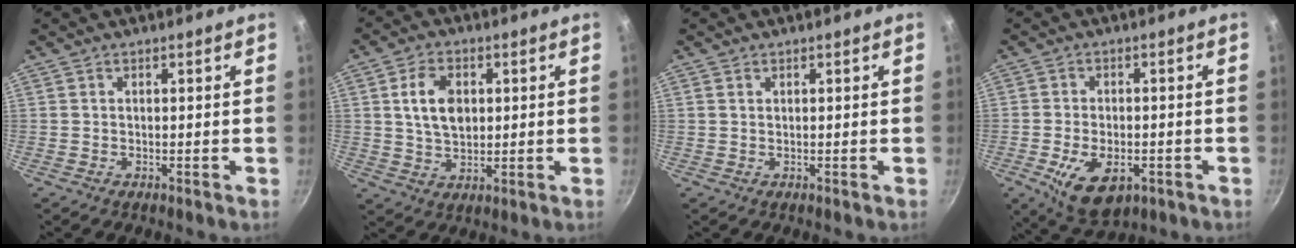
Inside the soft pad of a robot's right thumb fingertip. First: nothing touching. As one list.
[{"total": 8.6, "force": [1.7, 5.8, 6.0], "torque": [-0.090, -0.003, 0.031]}, {"total": 0.5, "force": [0.4, 0.3, 0.2], "torque": [-0.005, 0.001, 0.007]}, {"total": 10.5, "force": [-3.7, 6.0, 7.7], "torque": [-0.119, 0.004, -0.050]}]